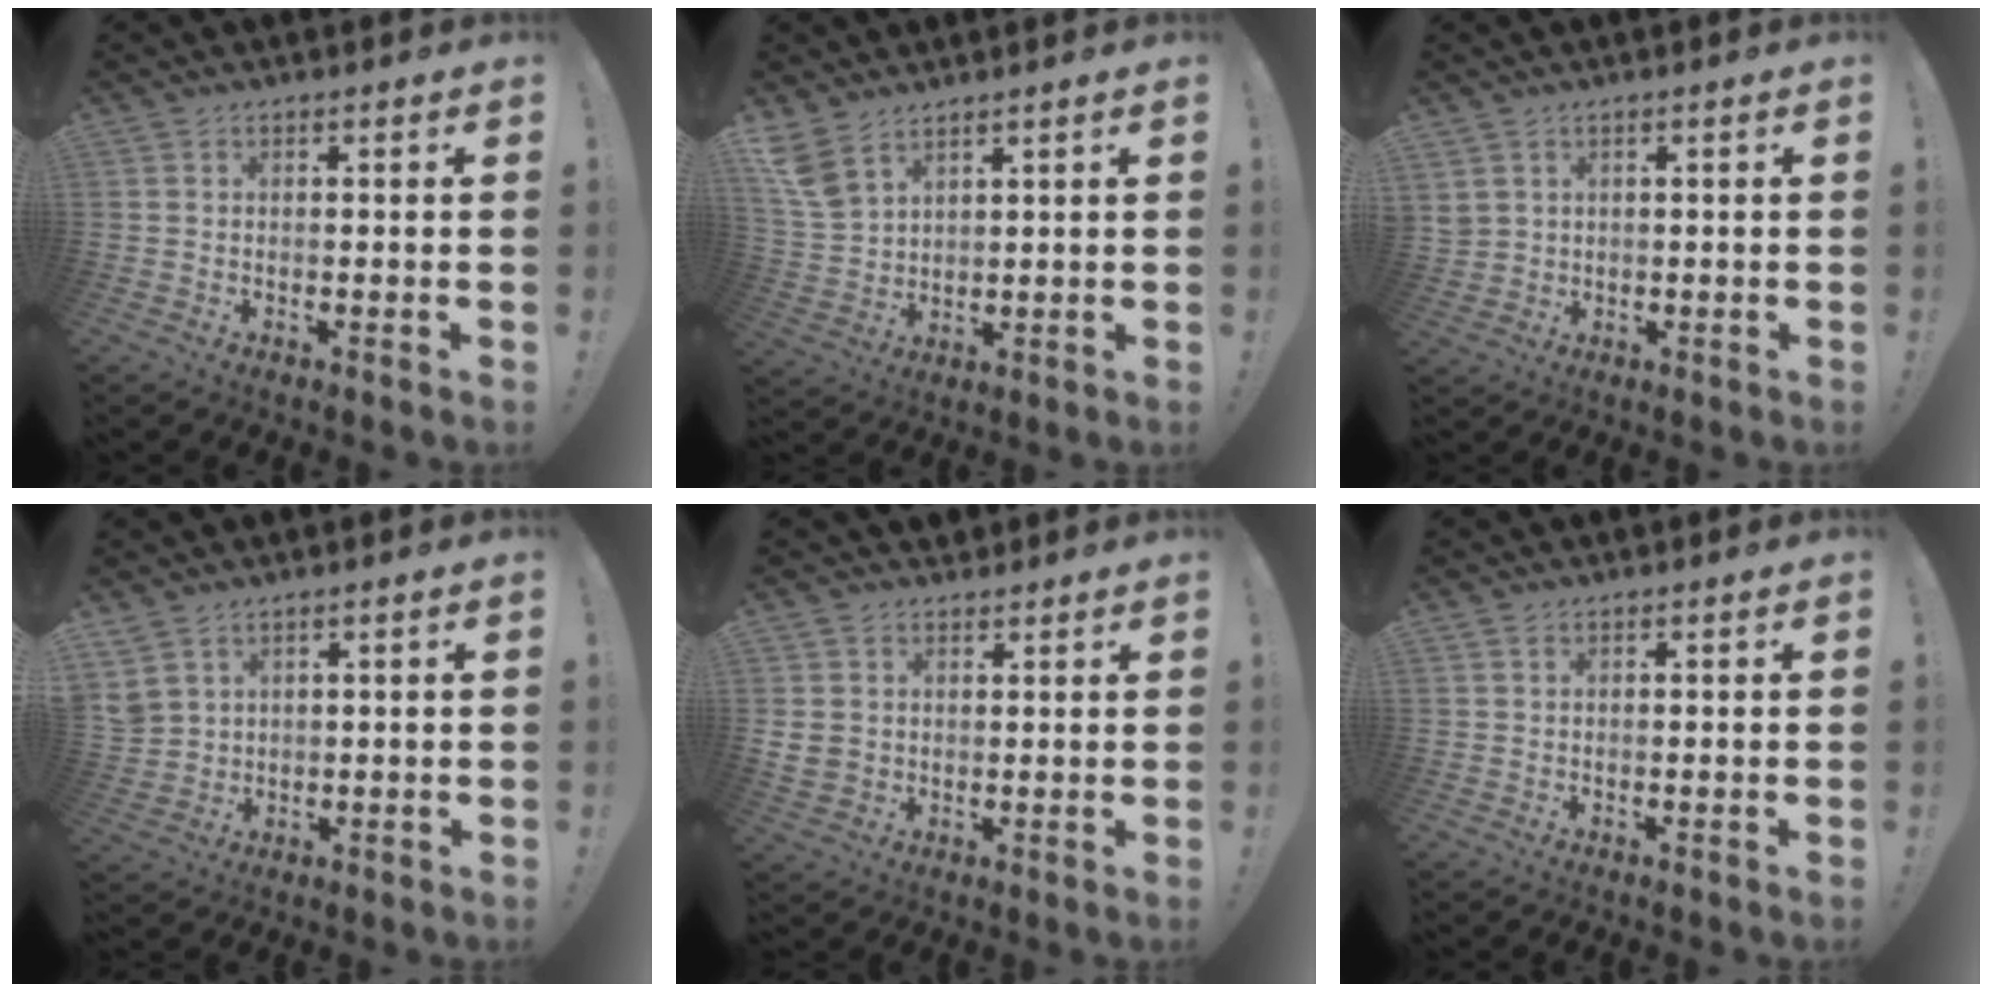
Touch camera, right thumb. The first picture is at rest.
{"total": 8.1, "force": [5.9, 4.0, 3.9], "torque": [-0.088, -0.028, 0.118]}
{"total": 3.2, "force": [1.8, 2.3, 1.2], "torque": [-0.026, -0.006, 0.038]}
{"total": 5.2, "force": [3.7, 3.2, 1.7], "torque": [-0.050, -0.015, 0.077]}
{"total": 5.6, "force": [2.9, 4.5, 1.6], "torque": [-0.026, -0.012, 0.061]}
{"total": 1.0, "force": [0.6, 0.4, 0.5], "torque": [-0.010, -0.001, 0.012]}